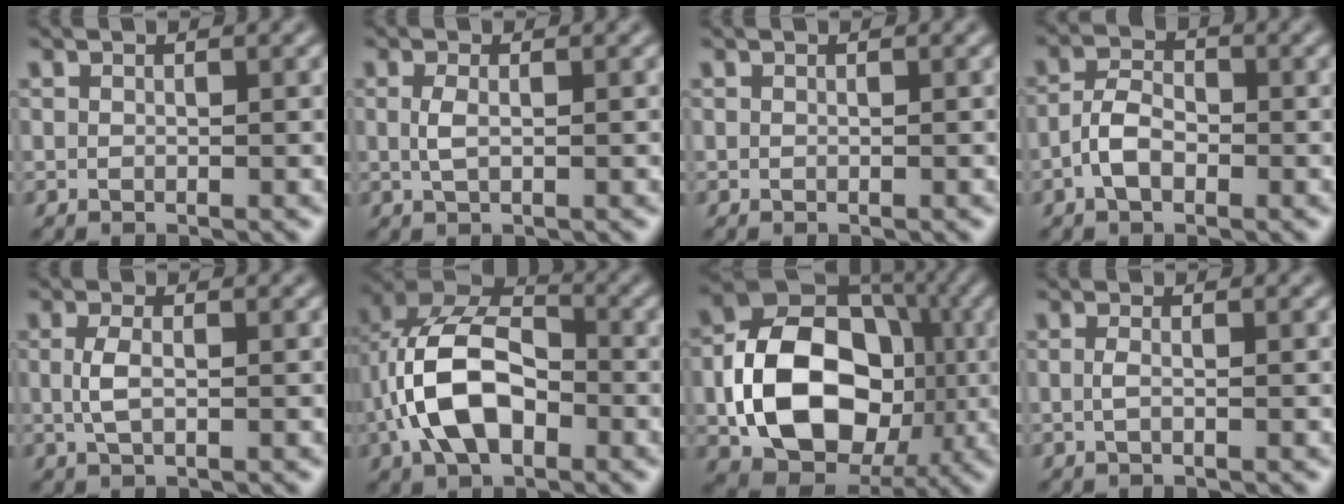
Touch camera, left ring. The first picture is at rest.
{"total": 1.4, "force": [0.1, 0.5, 1.3], "torque": [-0.031, 0.001, 0.002]}
{"total": 0.0}
{"total": 3.0, "force": [-1.3, 1.7, 2.1], "torque": [-0.038, 0.009, -0.030]}
{"total": 1.9, "force": [0.1, 0.8, 1.7], "torque": [-0.041, 0.001, 0.000]}
{"total": 9.2, "force": [-2.2, 5.4, 7.1], "torque": [-0.147, 0.018, -0.050]}
{"total": 13.1, "force": [-1.9, 9.6, 8.7], "torque": [-0.147, 0.006, -0.038]}
{"total": 0.9, "force": [-0.1, 0.2, 0.8], "torque": [-0.019, -0.002, -0.003]}